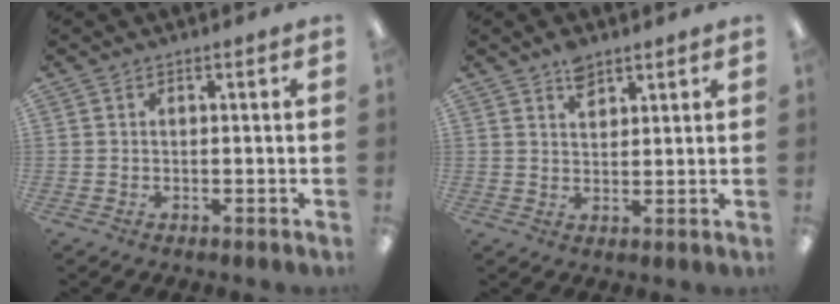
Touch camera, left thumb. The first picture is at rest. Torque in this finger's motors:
{"motor_torque": [0.75, 0.22, 0.43, -0.53, 0.00]}